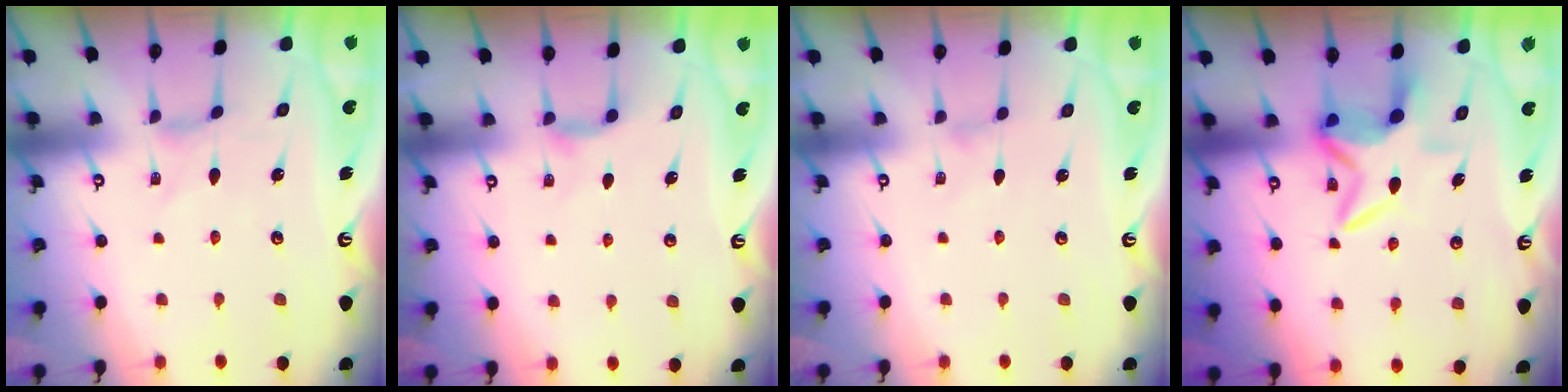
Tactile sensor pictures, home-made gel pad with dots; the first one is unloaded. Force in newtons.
{"total": 5.0, "press": 5.0, "slide": 0.7}
{"total": 0.0}
{"total": 7.3, "press": 7.2, "slide": 1.1}